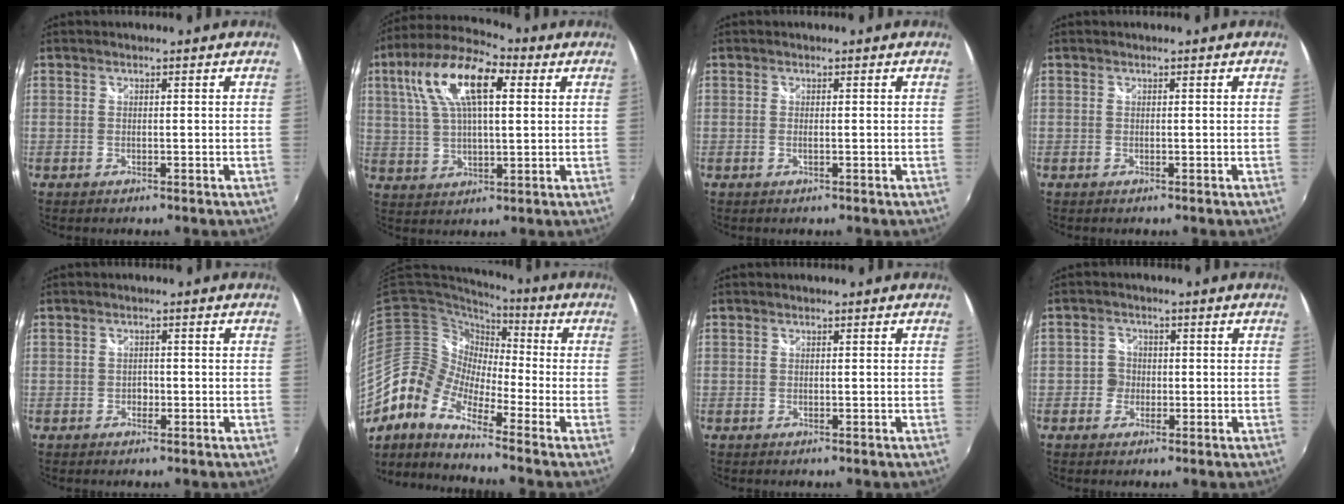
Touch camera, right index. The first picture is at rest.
{"total": 15.4, "force": [5.5, 6.1, 13.0], "torque": [-0.252, 0.032, 0.091]}
{"total": 0.9, "force": [-0.3, -0.1, 0.8], "torque": [-0.014, 0.000, -0.006]}
{"total": 0.0}
{"total": 1.1, "force": [-0.5, 0.9, 0.2], "torque": [-0.004, -0.001, -0.008]}
{"total": 11.3, "force": [-5.6, 5.6, 8.1], "torque": [-0.130, 0.002, -0.135]}
{"total": 0.0}
{"total": 2.8, "force": [-0.9, 2.6, 0.4], "torque": [-0.006, 0.006, -0.019]}